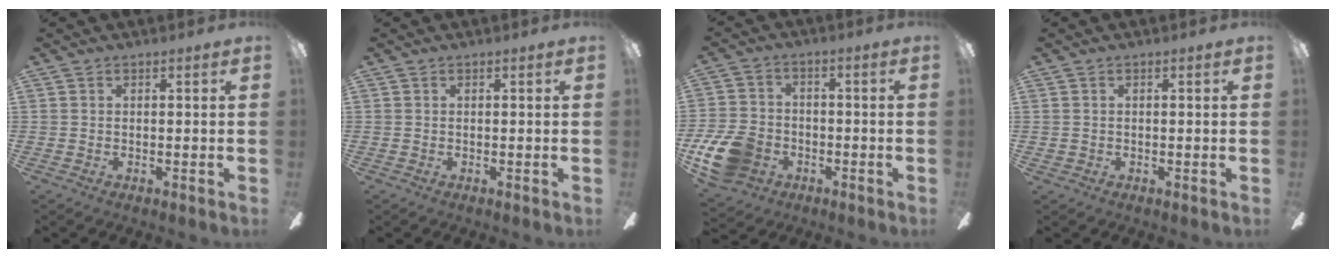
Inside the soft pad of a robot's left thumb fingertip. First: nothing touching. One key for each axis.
{"total": 0.0}
{"total": 12.5, "fx": -5.1, "fy": 9.4, "fz": 6.5, "tx": -0.144, "ty": 0.034, "tz": -0.093}
{"total": 0.6, "fx": 0.1, "fy": 0.6, "fz": 0.2, "tx": -0.003, "ty": 0.006, "tz": 0.000}